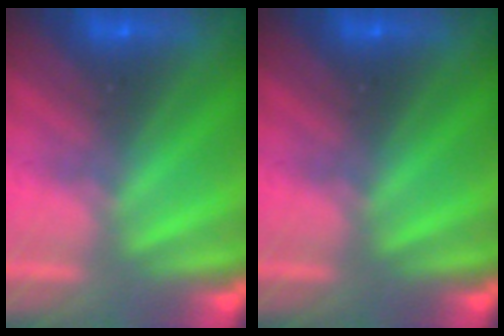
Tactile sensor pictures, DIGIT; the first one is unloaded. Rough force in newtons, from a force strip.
{"total": 0.0}